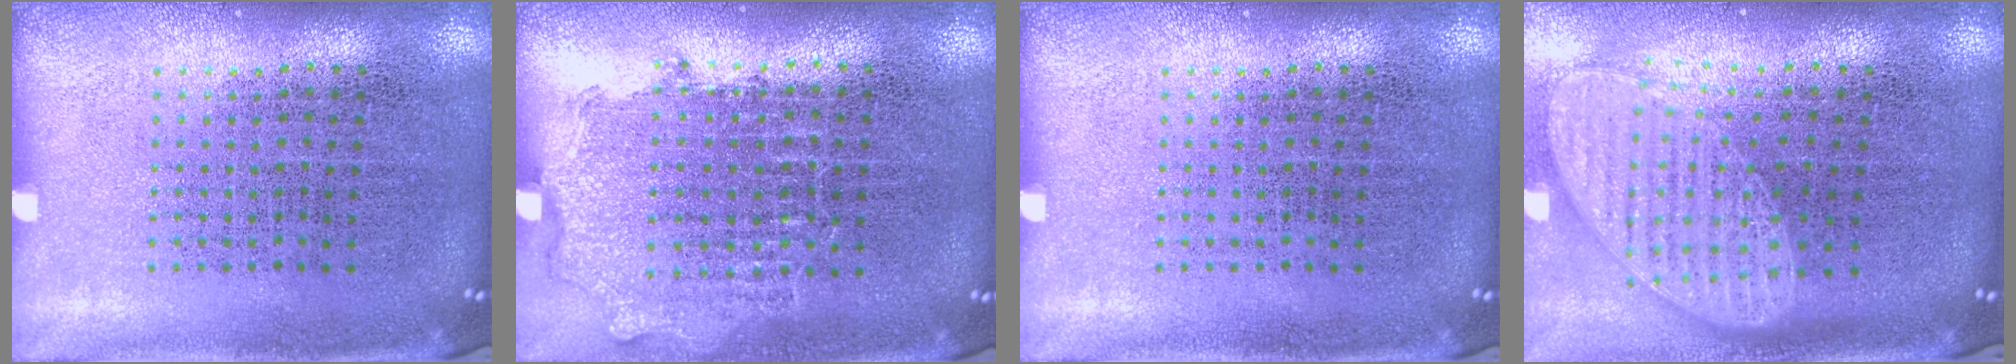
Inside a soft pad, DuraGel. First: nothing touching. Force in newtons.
{"total": 0.9, "press": 0.9, "slide": 0.3}
{"total": 0.0}
{"total": 2.0, "press": 1.5, "slide": 1.2}